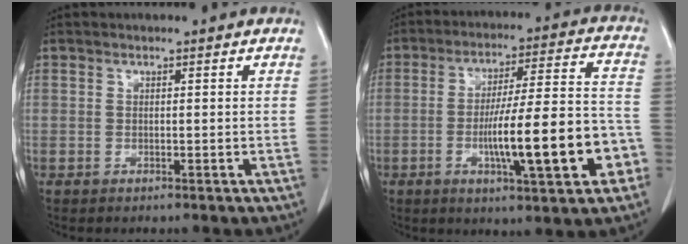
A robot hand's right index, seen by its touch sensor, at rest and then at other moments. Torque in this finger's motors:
{"motor_torque": [1.01, -0.24, 0.75, 0.21]}